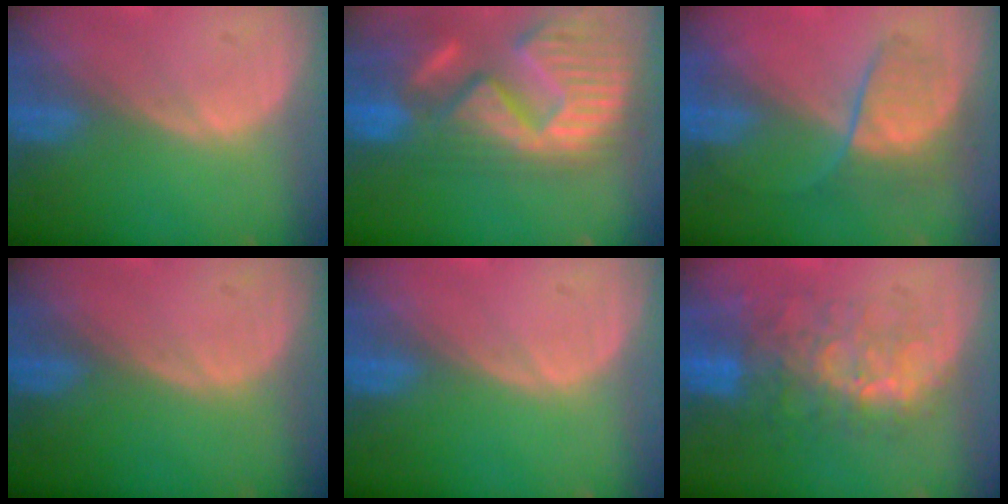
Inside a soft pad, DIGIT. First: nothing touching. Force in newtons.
{"total": 15.1, "press": 12.7, "slide": 8.2}
{"total": 6.5, "press": 6.0, "slide": 2.3}
{"total": 0.0}
{"total": 0.0}
{"total": 10.0, "press": 8.4, "slide": 5.3}